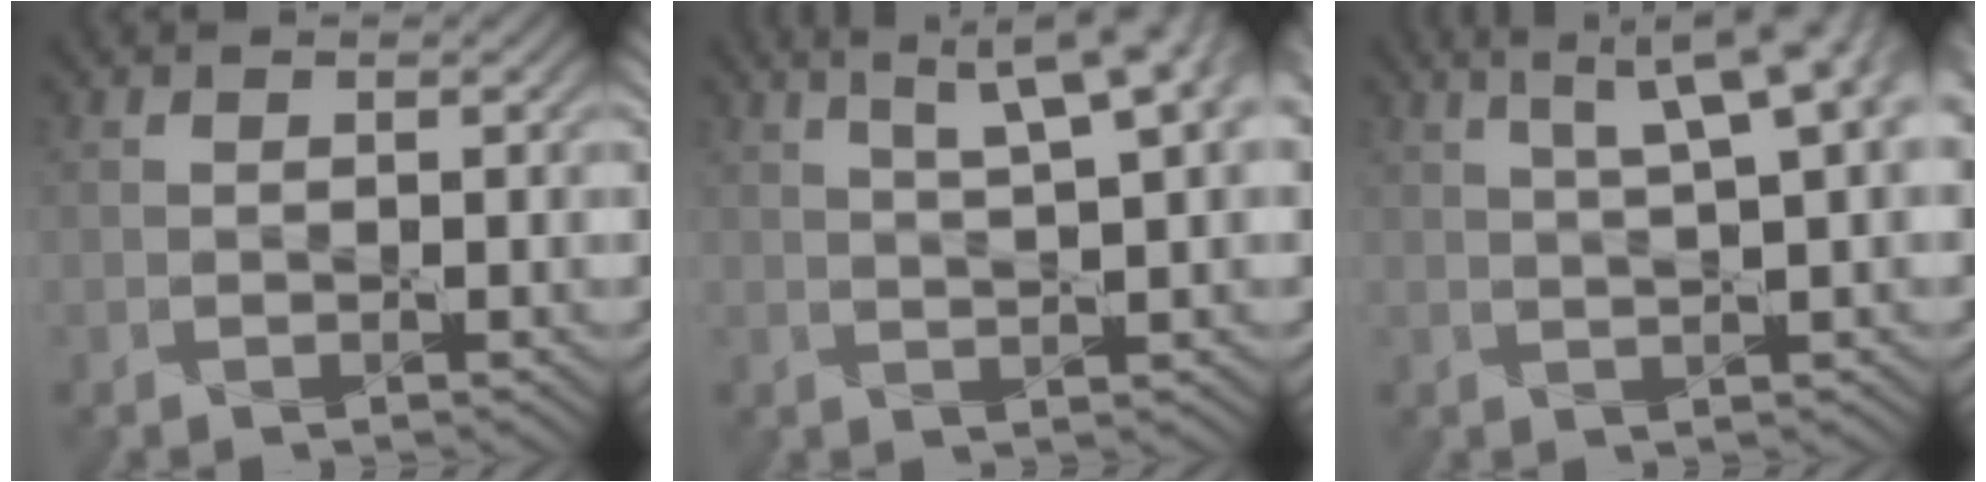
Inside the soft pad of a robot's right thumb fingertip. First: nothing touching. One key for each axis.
{"total": 9.4, "fx": 5.2, "fy": 2.1, "fz": 7.6, "tx": -0.093, "ty": 0.036, "tz": 0.058}
{"total": 8.9, "fx": 4.2, "fy": 1.9, "fz": 7.6, "tx": -0.084, "ty": 0.037, "tz": 0.047}